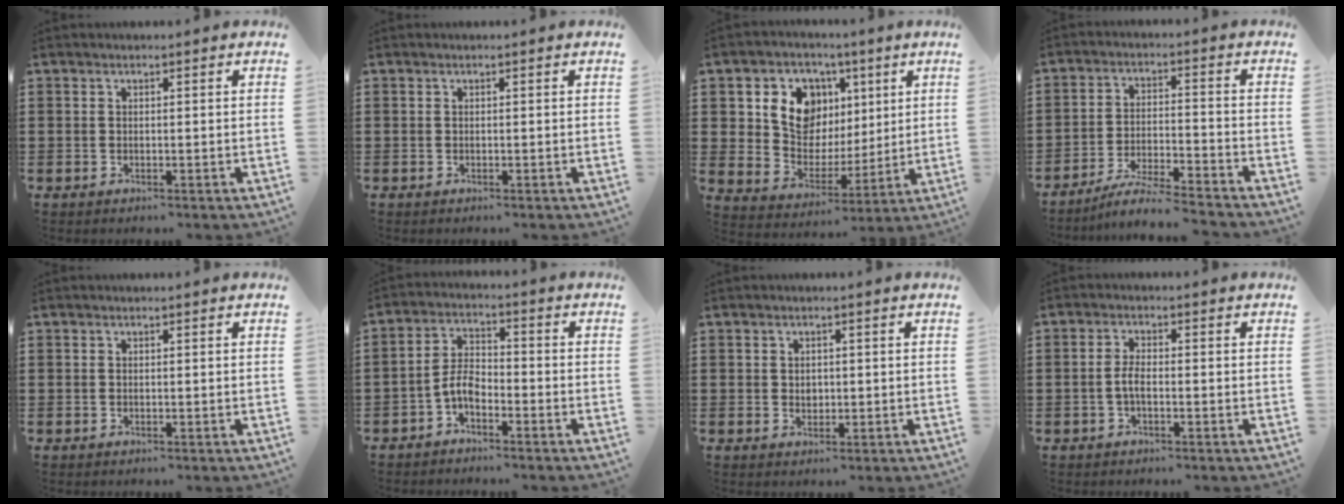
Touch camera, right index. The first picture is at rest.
{"total": 0.0}
{"total": 9.5, "force": [3.8, 8.1, 3.4], "torque": [-0.088, -0.009, 0.070]}
{"total": 5.8, "force": [-5.5, -0.2, 1.9], "torque": [-0.045, -0.010, -0.109]}
{"total": 0.0}
{"total": 4.6, "force": [-2.5, 2.1, 3.1], "torque": [-0.078, 0.006, -0.056]}
{"total": 1.3, "force": [0.3, 1.1, 0.6], "torque": [-0.013, 0.006, 0.005]}
{"total": 2.6, "force": [-0.7, 0.9, 2.3], "torque": [-0.058, -0.002, -0.018]}